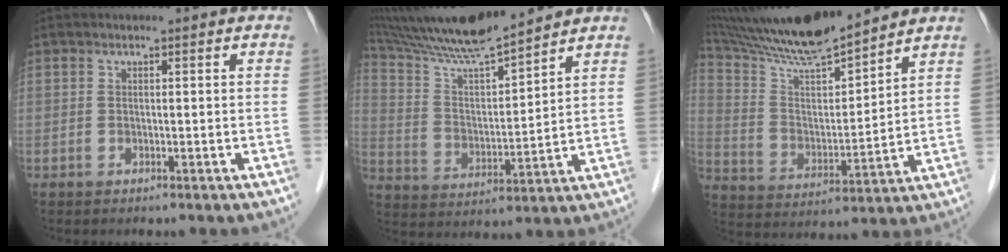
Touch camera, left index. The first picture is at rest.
{"total": 14.1, "force": [12.8, -0.2, 5.7], "torque": [-0.113, 0.007, 0.234]}
{"total": 16.6, "force": [15.1, 0.9, 6.8], "torque": [-0.127, 0.001, 0.274]}